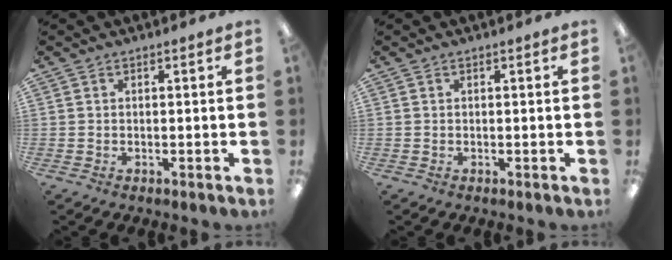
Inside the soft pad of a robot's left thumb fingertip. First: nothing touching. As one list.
[{"total": 0.0}]